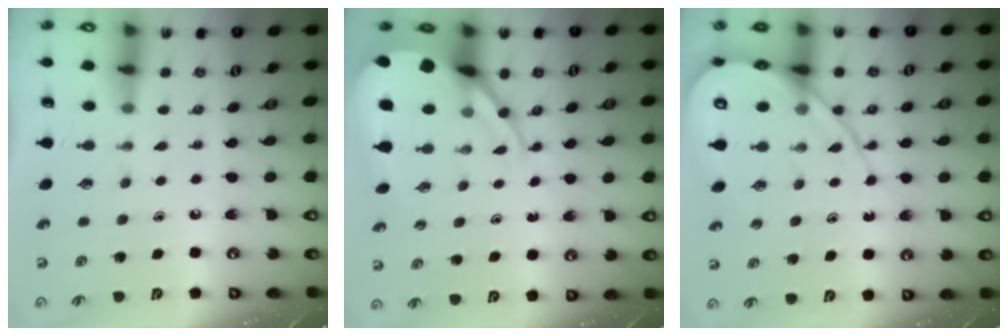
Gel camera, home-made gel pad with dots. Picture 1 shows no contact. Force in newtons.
{"total": 8.8, "press": 8.7, "slide": 0.9}
{"total": 11.5, "press": 11.5, "slide": 1.2}